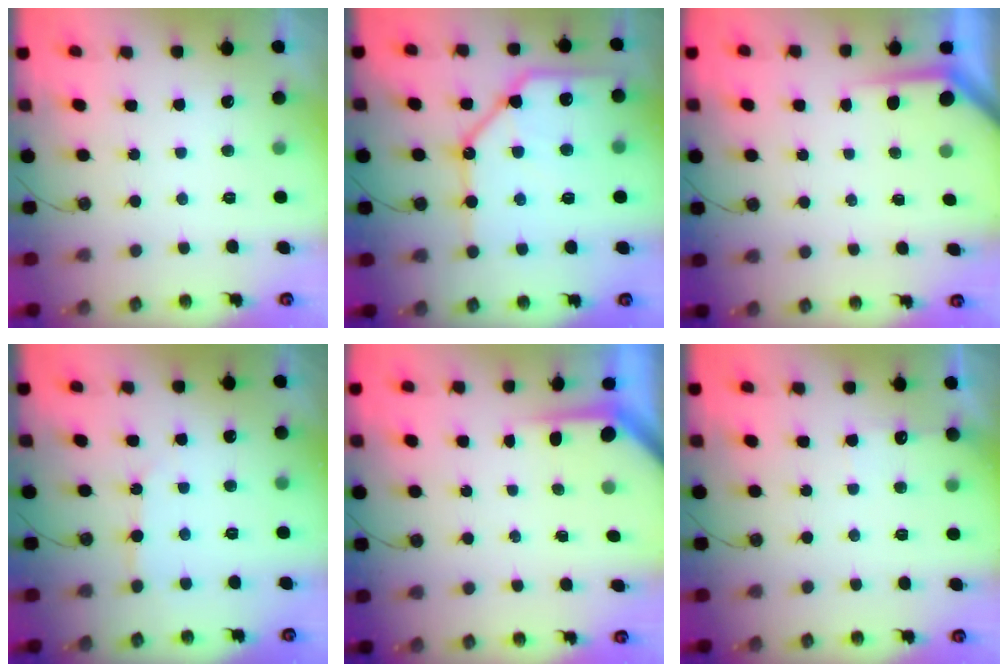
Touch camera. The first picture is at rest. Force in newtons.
{"total": 18.6, "press": 18.4, "slide": 2.2}
{"total": 3.6, "press": 3.5, "slide": 0.3}
{"total": 4.5, "press": 4.5, "slide": 0.3}
{"total": 3.8, "press": 3.8, "slide": 0.3}
{"total": 3.8, "press": 3.8, "slide": 0.4}